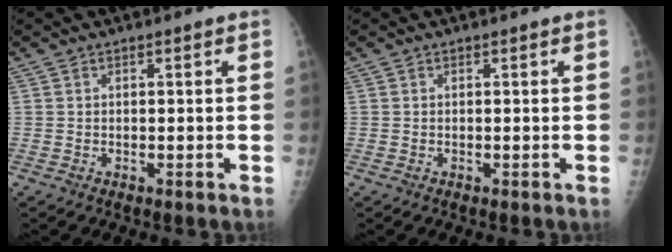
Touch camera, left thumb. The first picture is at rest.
{"total": 0.0}